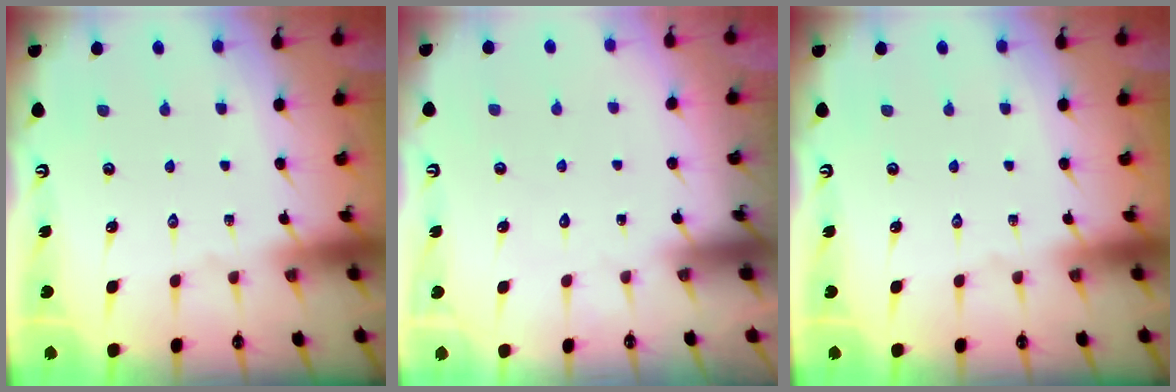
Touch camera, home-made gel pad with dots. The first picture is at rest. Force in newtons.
{"total": 1.5, "press": 1.5, "slide": 0.2}
{"total": 0.0}